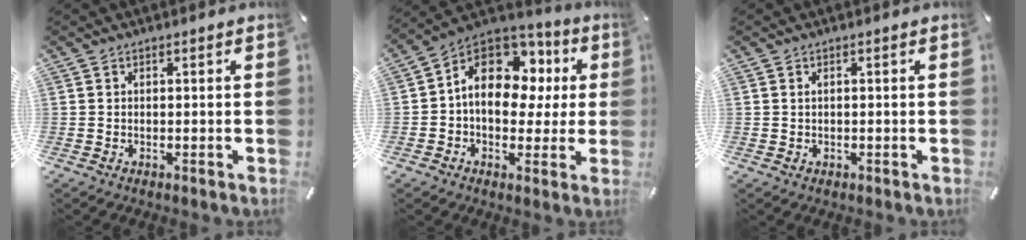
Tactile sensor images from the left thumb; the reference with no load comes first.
{"total": 15.2, "force": [4.0, 10.7, 10.1], "torque": [-0.179, -0.019, 0.071]}
{"total": 1.1, "force": [0.0, 0.7, 0.8], "torque": [-0.017, 0.004, -0.002]}